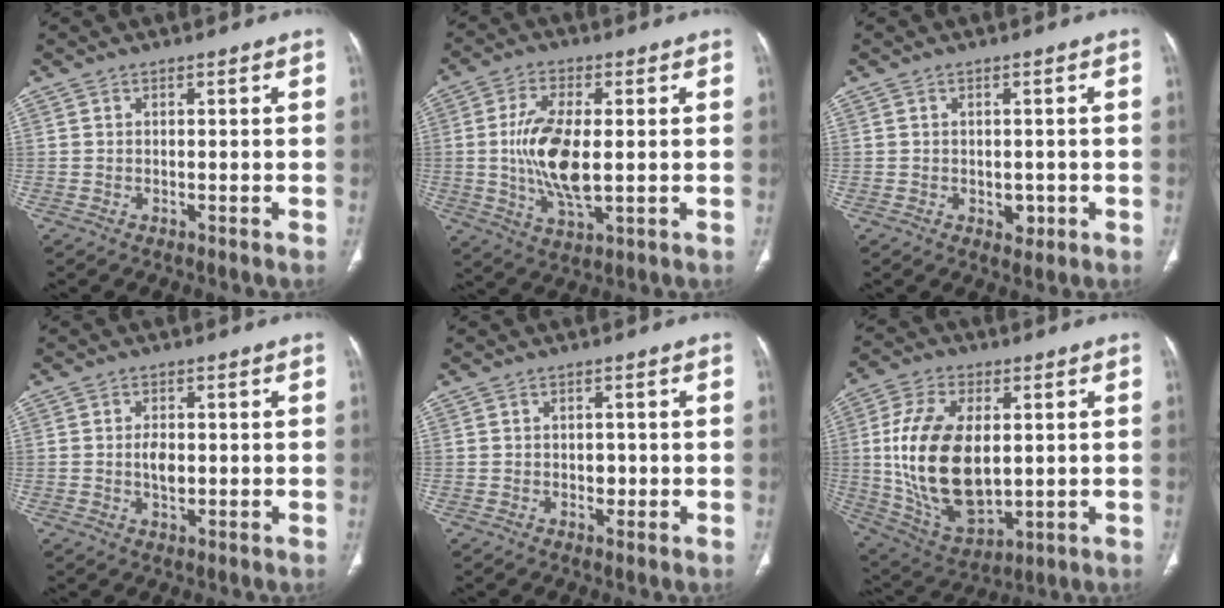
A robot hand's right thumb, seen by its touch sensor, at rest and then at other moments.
{"total": 12.3, "force": [-0.1, 5.3, 11.1], "torque": [-0.223, -0.010, 0.001]}
{"total": 2.4, "force": [-0.6, 1.8, 1.4], "torque": [-0.005, -0.001, -0.003]}
{"total": 4.5, "force": [-0.1, 2.3, 3.9], "torque": [-0.071, -0.003, -0.002]}
{"total": 1.7, "force": [-0.3, 1.3, 1.0], "torque": [-0.003, 0.001, -0.004]}
{"total": 20.3, "force": [1.2, 11.6, 16.6], "torque": [-0.312, -0.013, 0.039]}